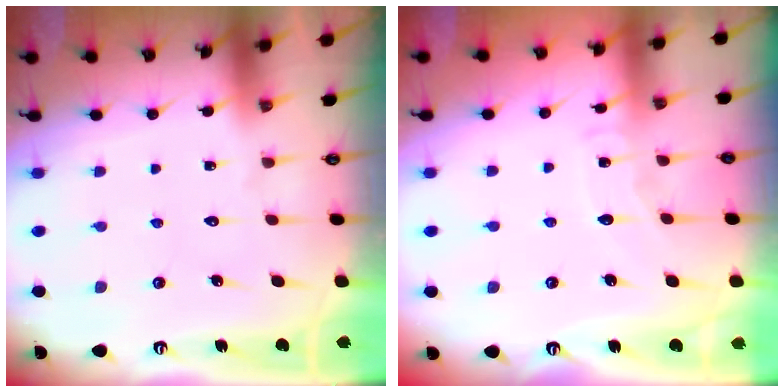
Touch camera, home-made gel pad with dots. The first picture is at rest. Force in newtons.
{"total": 5.6, "press": 5.5, "slide": 0.6}